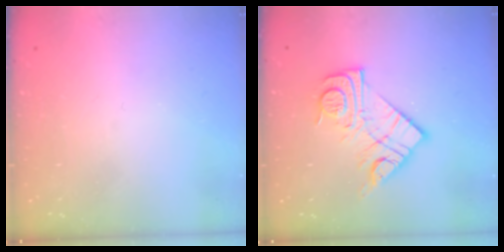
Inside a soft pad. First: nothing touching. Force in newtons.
{"total": 14.6, "press": 14.5, "slide": 0.8}